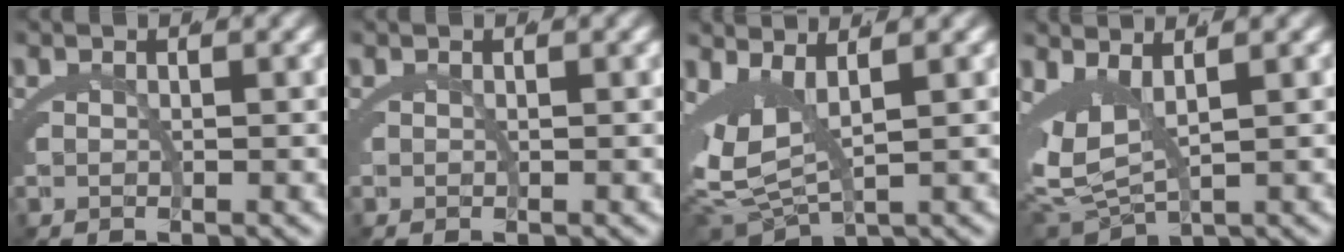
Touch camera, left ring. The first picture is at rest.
{"total": 0.6, "force": [0.5, -0.3, 0.2], "torque": [-0.001, 0.002, 0.011]}
{"total": 7.1, "force": [1.2, 4.8, 5.0], "torque": [-0.125, -0.016, 0.027]}
{"total": 6.2, "force": [1.2, 4.3, 4.3], "torque": [-0.108, -0.017, 0.029]}